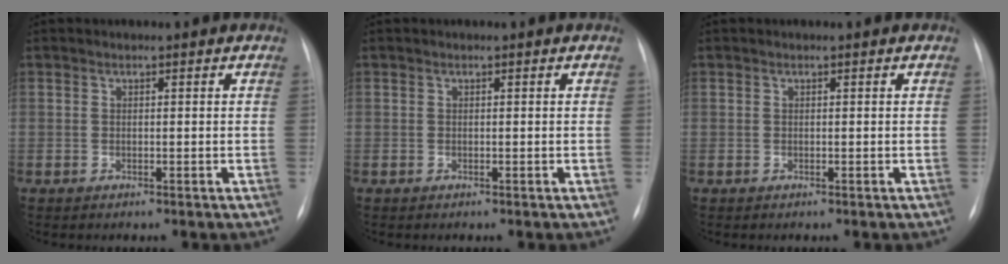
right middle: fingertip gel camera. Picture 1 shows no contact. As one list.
[{"total": 0.0}, {"total": 0.0}]